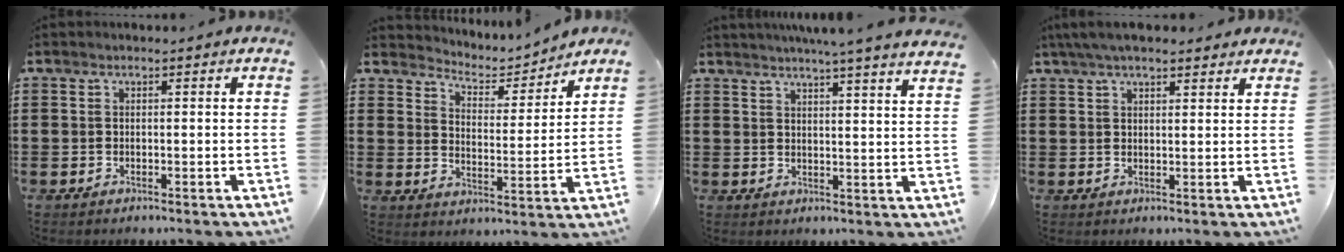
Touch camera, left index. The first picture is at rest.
{"total": 3.3, "force": [3.1, 0.9, 0.1], "torque": [-0.029, -0.027, 0.044]}
{"total": 4.3, "force": [3.9, -1.2, 1.3], "torque": [-0.039, -0.022, 0.066]}
{"total": 4.5, "force": [3.8, 1.0, 2.2], "torque": [-0.052, 0.001, 0.071]}